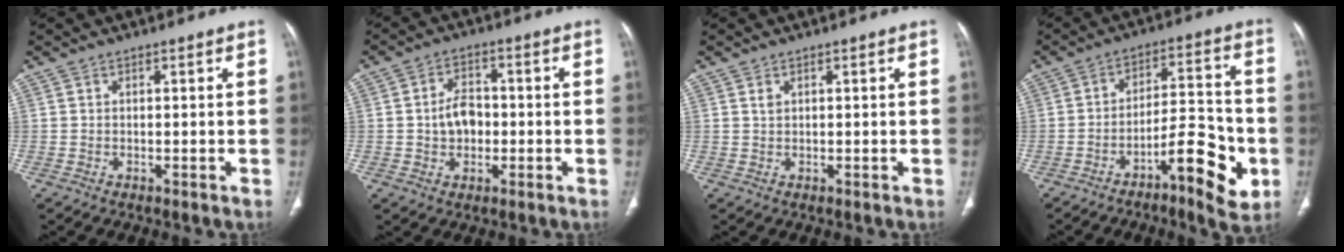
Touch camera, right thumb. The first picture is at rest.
{"total": 6.2, "force": [-0.6, 4.6, 4.1], "torque": [-0.053, 0.017, -0.012]}
{"total": 0.9, "force": [0.4, 0.6, 0.4], "torque": [-0.005, -0.002, 0.009]}
{"total": 13.5, "force": [-5.6, 4.4, 11.5], "torque": [-0.151, 0.039, -0.084]}